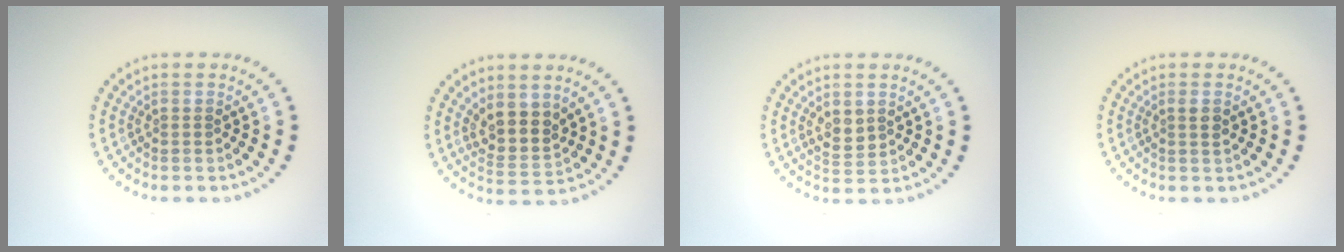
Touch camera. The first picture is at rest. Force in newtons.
{"total": 3.3, "press": 2.8, "slide": 1.7}
{"total": 1.9, "press": 1.8, "slide": 0.7}
{"total": 0.9, "press": 0.9, "slide": 0.3}